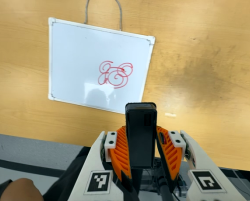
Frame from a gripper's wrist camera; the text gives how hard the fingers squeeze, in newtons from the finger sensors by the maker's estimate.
{"total": 4.0, "left": 2.9, "right": 5.2}